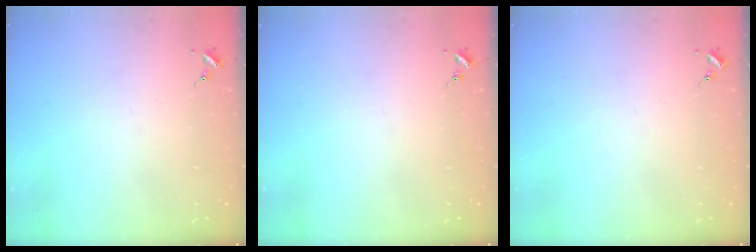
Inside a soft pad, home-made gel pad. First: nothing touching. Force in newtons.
{"total": 0.0}
{"total": 0.0}